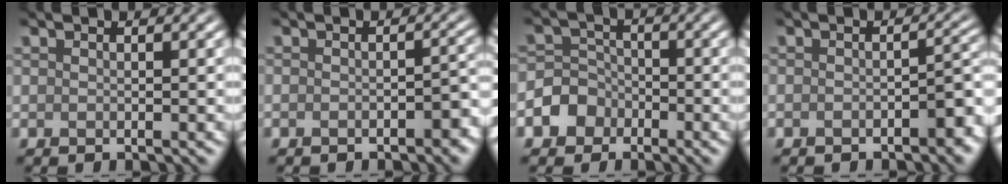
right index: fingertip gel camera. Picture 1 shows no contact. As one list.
[{"total": 2.3, "force": [-1.2, 1.1, 1.6], "torque": [-0.019, -0.001, -0.018]}, {"total": 4.6, "force": [-2.3, 3.9, 0.8], "torque": [0.010, 0.000, -0.067]}, {"total": 2.8, "force": [-1.5, 1.1, 2.0], "torque": [-0.024, 0.003, -0.023]}]